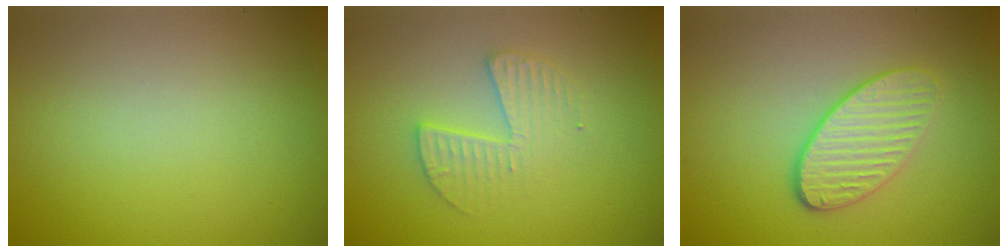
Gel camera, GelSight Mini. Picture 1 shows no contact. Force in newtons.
{"total": 2.7, "press": 2.7, "slide": 0.3}
{"total": 3.9, "press": 3.3, "slide": 2.1}